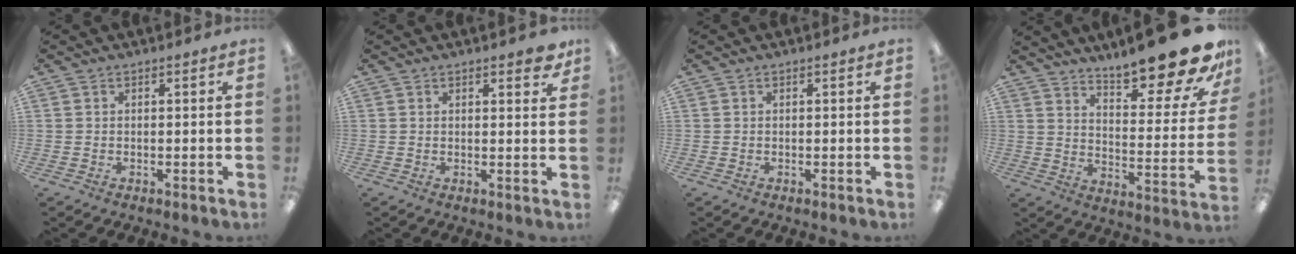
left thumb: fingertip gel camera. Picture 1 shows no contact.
{"total": 3.0, "force": [2.2, 0.9, 1.8], "torque": [-0.016, -0.008, 0.033]}
{"total": 0.0}
{"total": 17.9, "force": [14.1, 3.7, 10.3], "torque": [-0.135, -0.117, 0.228]}